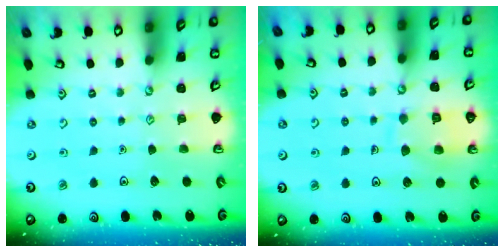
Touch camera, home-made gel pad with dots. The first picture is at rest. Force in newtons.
{"total": 10.7, "press": 10.7, "slide": 1.0}